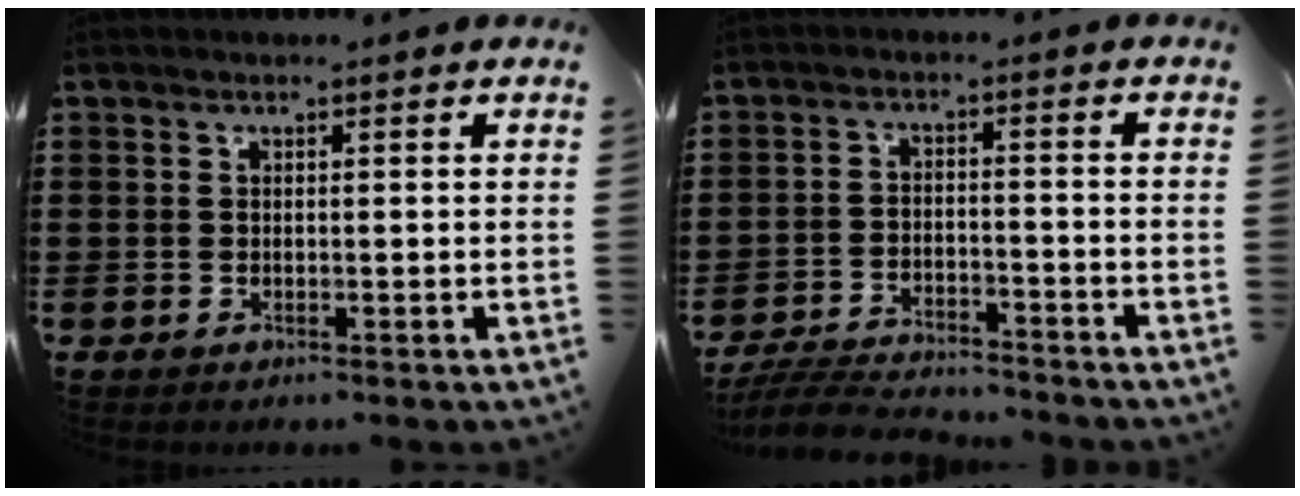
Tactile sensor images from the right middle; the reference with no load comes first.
{"total": 5.5, "force": [-5.3, 0.5, 1.2], "torque": [-0.030, 0.002, -0.107]}